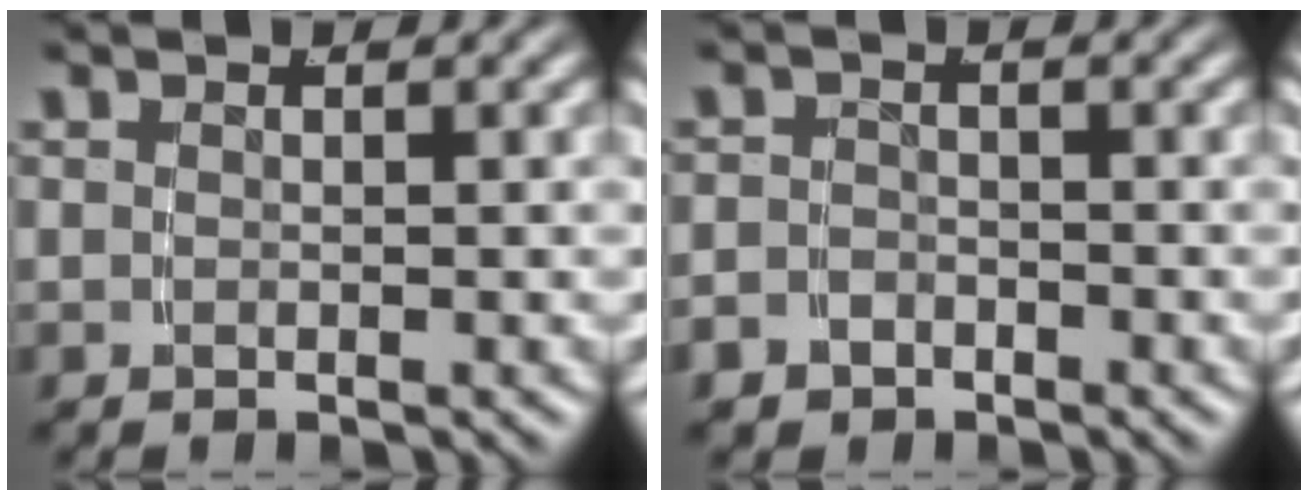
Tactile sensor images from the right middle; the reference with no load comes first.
{"total": 2.4, "force": [-1.9, 1.6, 0.2], "torque": [-0.008, -0.016, -0.028]}